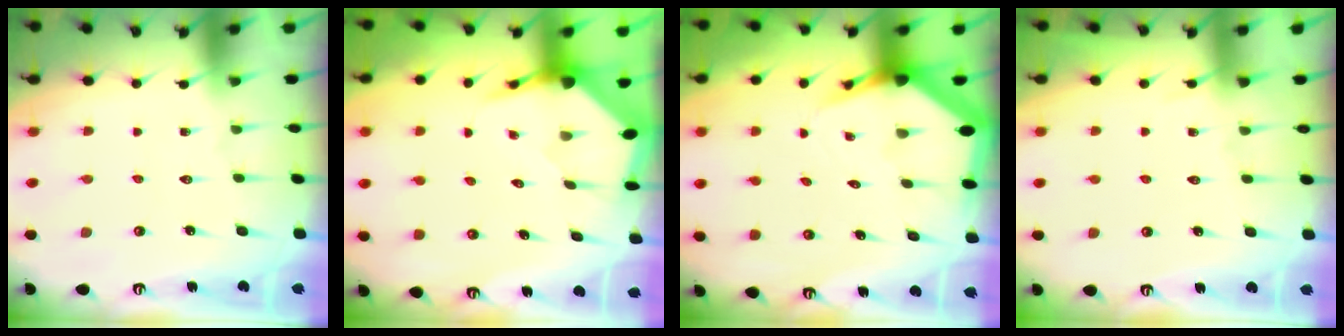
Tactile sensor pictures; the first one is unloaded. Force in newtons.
{"total": 3.8, "press": 3.8, "slide": 0.5}
{"total": 5.0, "press": 4.9, "slide": 0.8}
{"total": 5.0, "press": 4.9, "slide": 0.7}